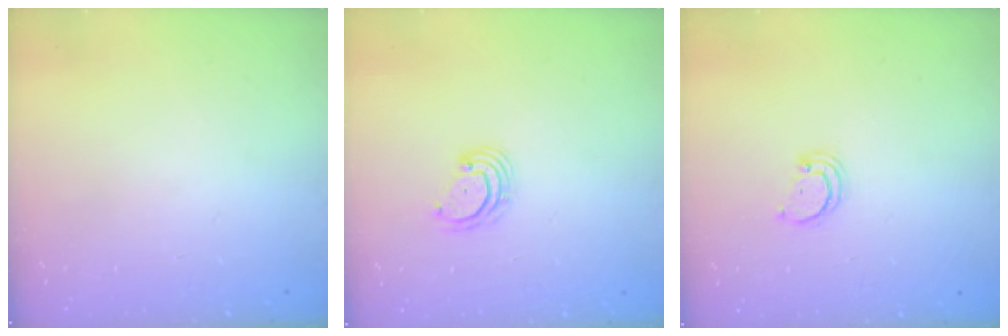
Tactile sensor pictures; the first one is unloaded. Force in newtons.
{"total": 2.9, "press": 2.9, "slide": 0.1}
{"total": 2.1, "press": 2.1, "slide": 0.2}